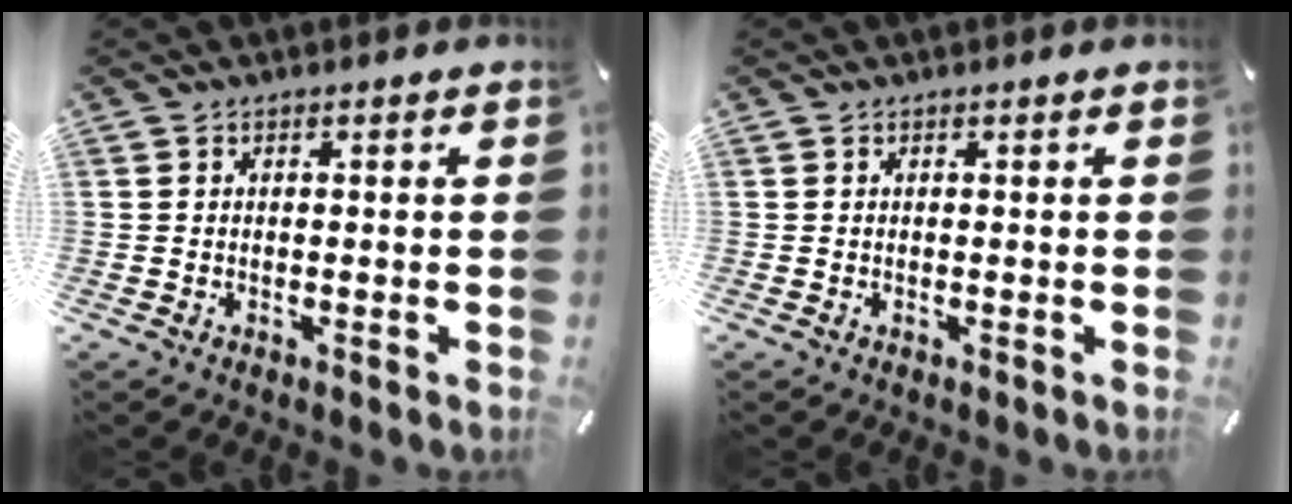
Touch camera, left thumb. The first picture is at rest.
{"total": 0.0}